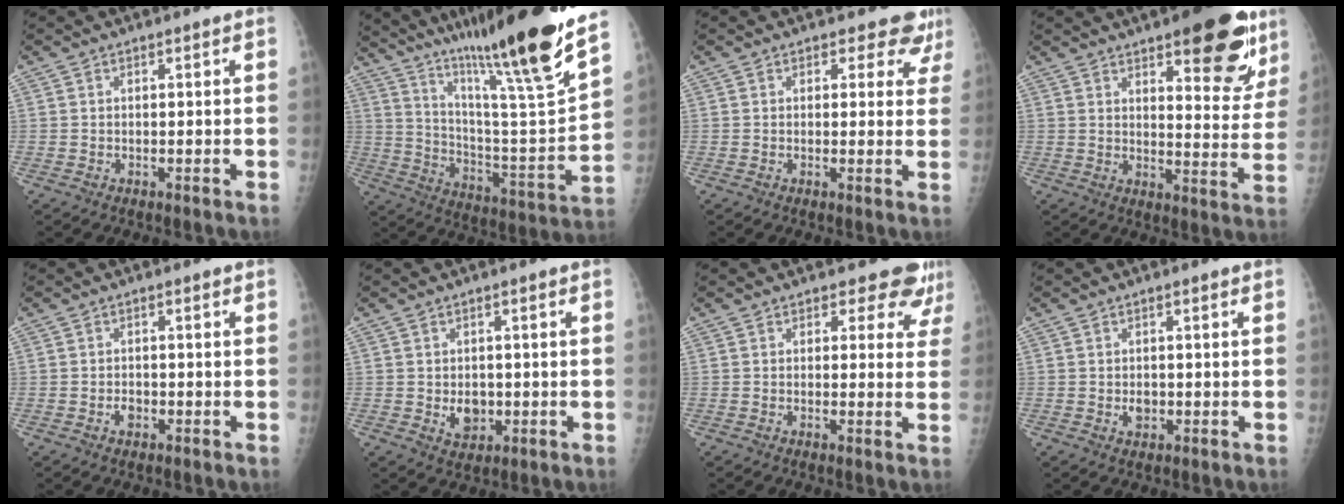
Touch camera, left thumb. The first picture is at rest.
{"total": 27.9, "force": [21.0, 1.0, 18.3], "torque": [-0.277, -0.120, 0.335]}
{"total": 5.1, "force": [4.1, 2.9, 0.9], "torque": [0.029, -0.021, 0.030]}
{"total": 17.5, "force": [10.3, 6.2, 12.7], "torque": [-0.115, -0.056, 0.138]}
{"total": 1.7, "force": [-0.7, 1.2, 0.9], "torque": [-0.009, 0.004, -0.011]}
{"total": 4.3, "force": [-0.4, 3.3, 2.7], "torque": [-0.020, -0.001, 0.004]}
{"total": 6.0, "force": [5.0, 3.2, 0.9], "torque": [0.031, -0.025, 0.038]}
{"total": 1.9, "force": [-0.2, 1.5, 1.1], "torque": [-0.009, 0.001, 0.000]}